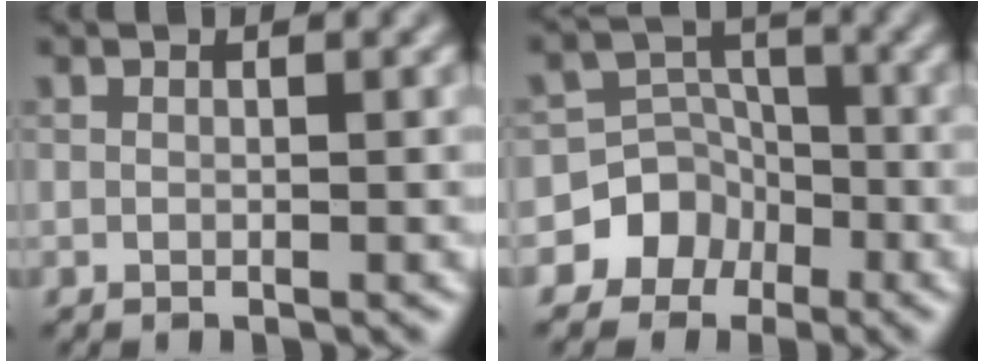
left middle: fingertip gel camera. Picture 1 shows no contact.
{"total": 5.7, "force": [-3.1, 4.7, 0.2], "torque": [0.035, 0.012, -0.079]}